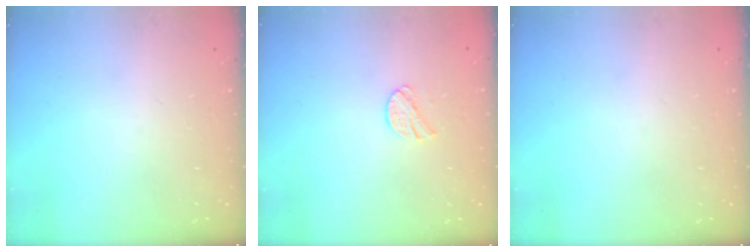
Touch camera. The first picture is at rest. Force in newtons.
{"total": 8.5, "press": 8.4, "slide": 0.7}
{"total": 0.0}